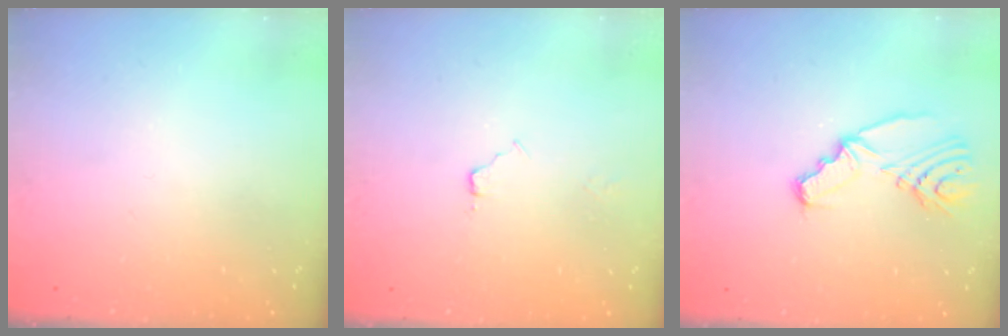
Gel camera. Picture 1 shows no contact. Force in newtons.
{"total": 3.9, "press": 3.9, "slide": 0.5}
{"total": 10.3, "press": 9.6, "slide": 3.6}